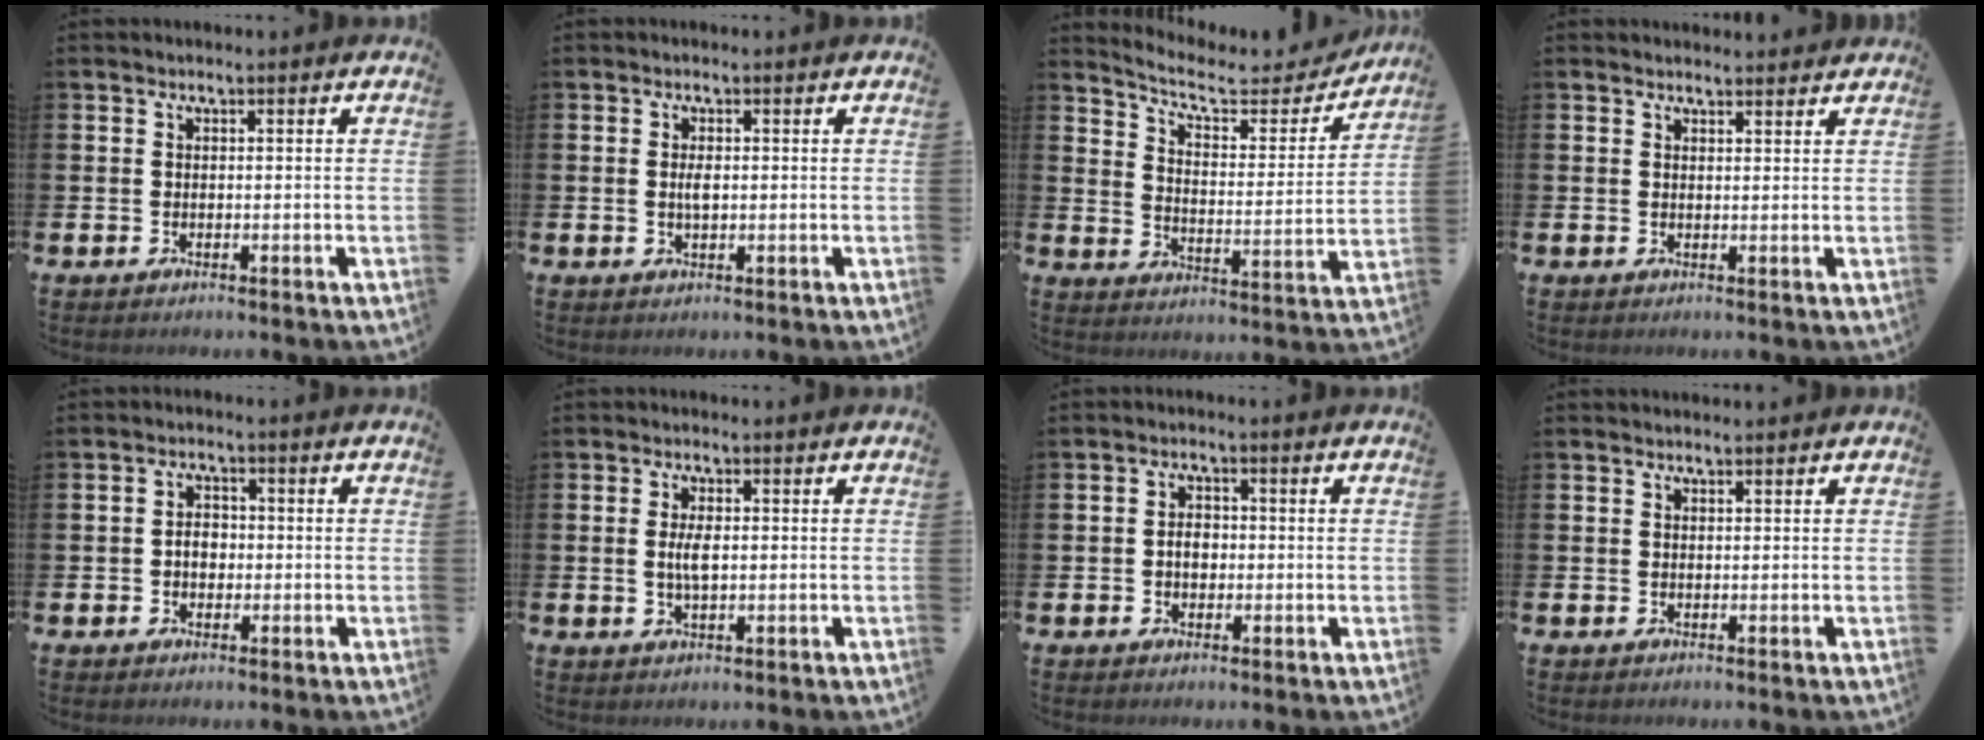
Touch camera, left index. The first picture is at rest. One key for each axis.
{"total": 1.7, "fx": 0.2, "fy": 0.7, "fz": 1.5, "tx": -0.019, "ty": -0.001, "tz": -0.001}
{"total": 7.9, "fx": 7.0, "fy": 2.3, "fz": 2.7, "tx": -0.072, "ty": -0.047, "tz": 0.117}
{"total": 1.8, "fx": 1.8, "fy": 0.3, "fz": -0.1, "tx": 0.011, "ty": -0.008, "tz": 0.030}
{"total": 2.7, "fx": -0.2, "fy": 2.0, "fz": 1.8, "tx": -0.015, "ty": -0.001, "tz": -0.011}
{"total": 3.1, "fx": 0.3, "fy": 1.2, "fz": 2.8, "tx": -0.043, "ty": -0.001, "tz": 0.001}
{"total": 2.5, "fx": -0.2, "fy": 1.7, "fz": 1.7, "tx": -0.013, "ty": 0.000, "tz": -0.009}
{"total": 0.8, "fx": 0.8, "fy": 0.1, "fz": 0.1, "tx": 0.010, "ty": -0.004, "tz": 0.012}